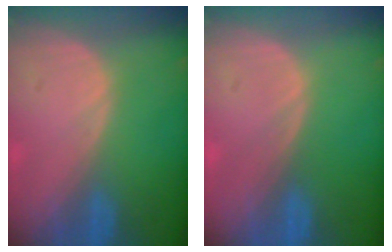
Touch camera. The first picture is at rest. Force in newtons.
{"total": 0.0}